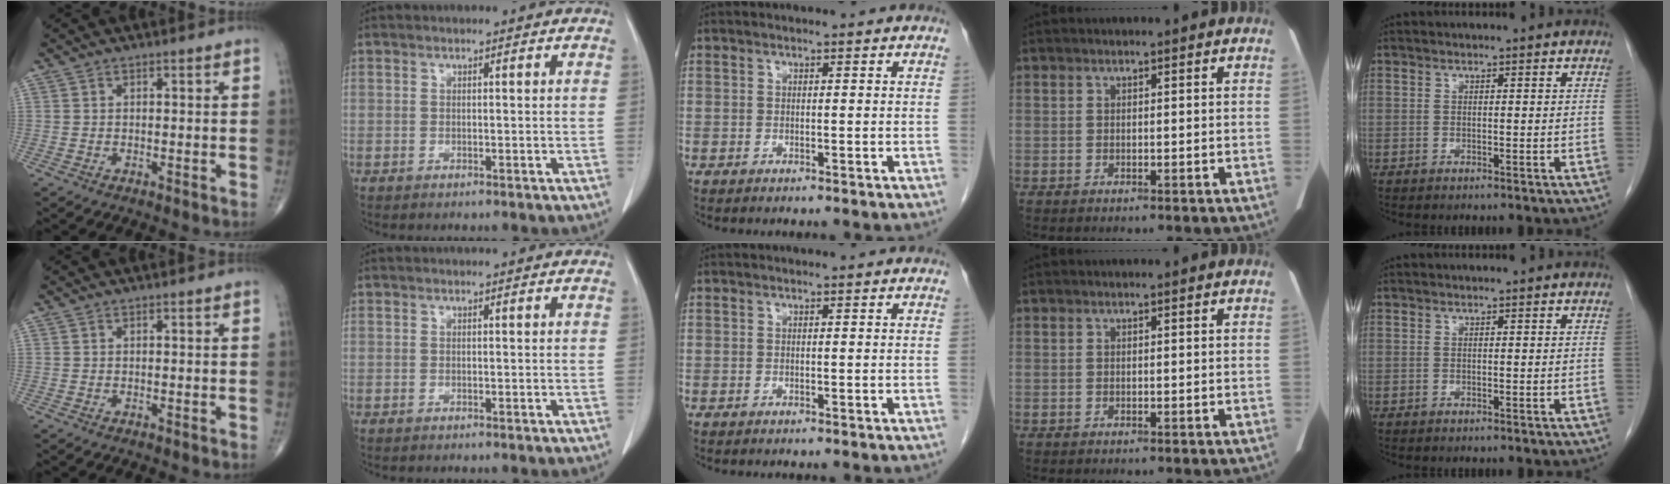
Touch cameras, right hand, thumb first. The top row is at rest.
{}